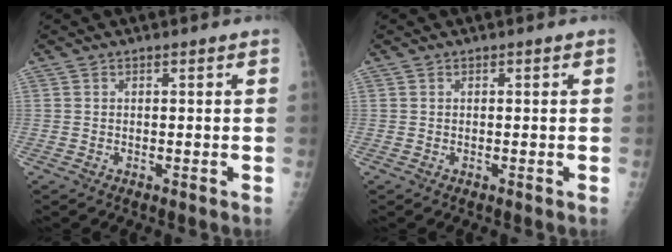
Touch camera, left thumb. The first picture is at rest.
{"total": 0.0}